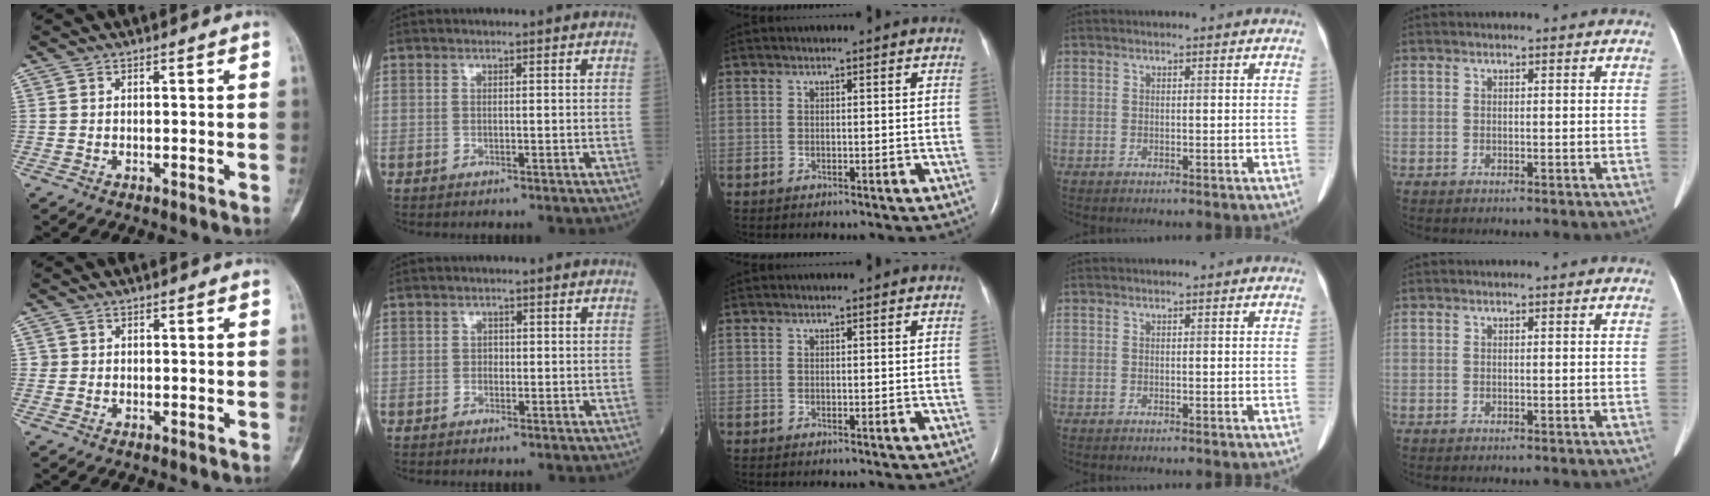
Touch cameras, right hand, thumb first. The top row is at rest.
{"thumb": {"total": 0.8, "force": [0.1, 0.8, 0.0], "torque": [0.009, 0.005, 0.001]}, "index": {"total": 0.7, "force": [-0.1, 0.6, 0.3], "torque": [-0.004, 0.003, -0.003]}}